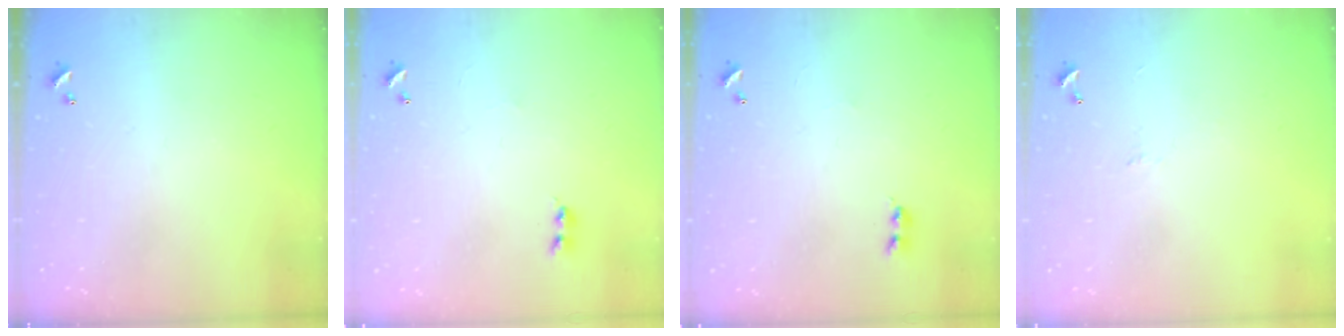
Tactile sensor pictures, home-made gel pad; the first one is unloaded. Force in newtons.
{"total": 2.2, "press": 2.1, "slide": 0.6}
{"total": 2.2, "press": 2.1, "slide": 0.6}
{"total": 0.0}